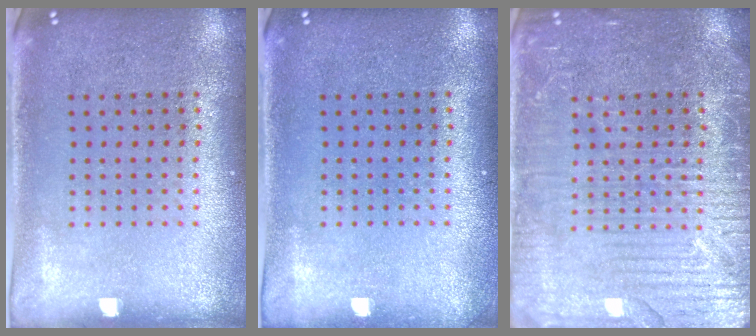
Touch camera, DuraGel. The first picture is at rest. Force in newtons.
{"total": 0.5, "press": 0.5, "slide": 0.1}
{"total": 3.9, "press": 3.9, "slide": 0.6}